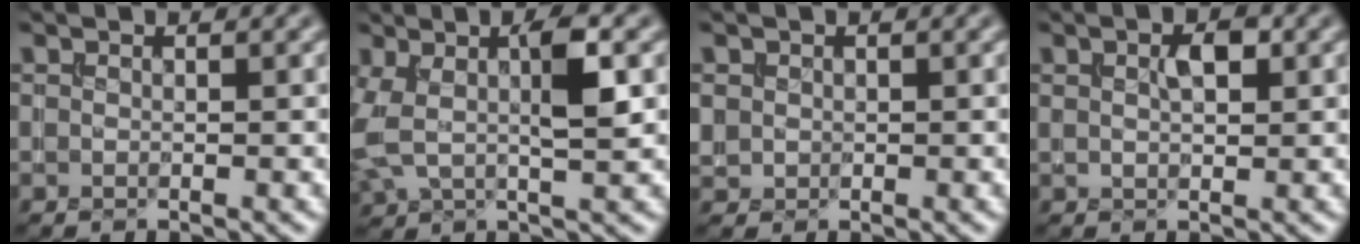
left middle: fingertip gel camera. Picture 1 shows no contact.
{"total": 5.5, "force": [0.8, 2.1, 5.0], "torque": [-0.110, 0.006, 0.014]}
{"total": 1.3, "force": [0.2, 1.3, 0.2], "torque": [-0.003, -0.005, 0.006]}
{"total": 2.3, "force": [0.8, 1.1, 1.9], "torque": [-0.034, 0.002, 0.015]}